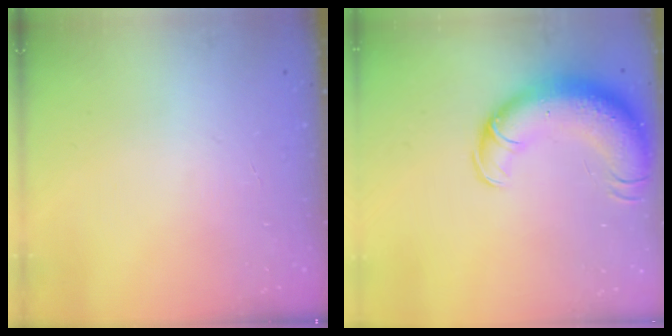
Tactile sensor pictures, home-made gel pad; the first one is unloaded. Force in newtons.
{"total": 16.2, "press": 15.7, "slide": 3.9}